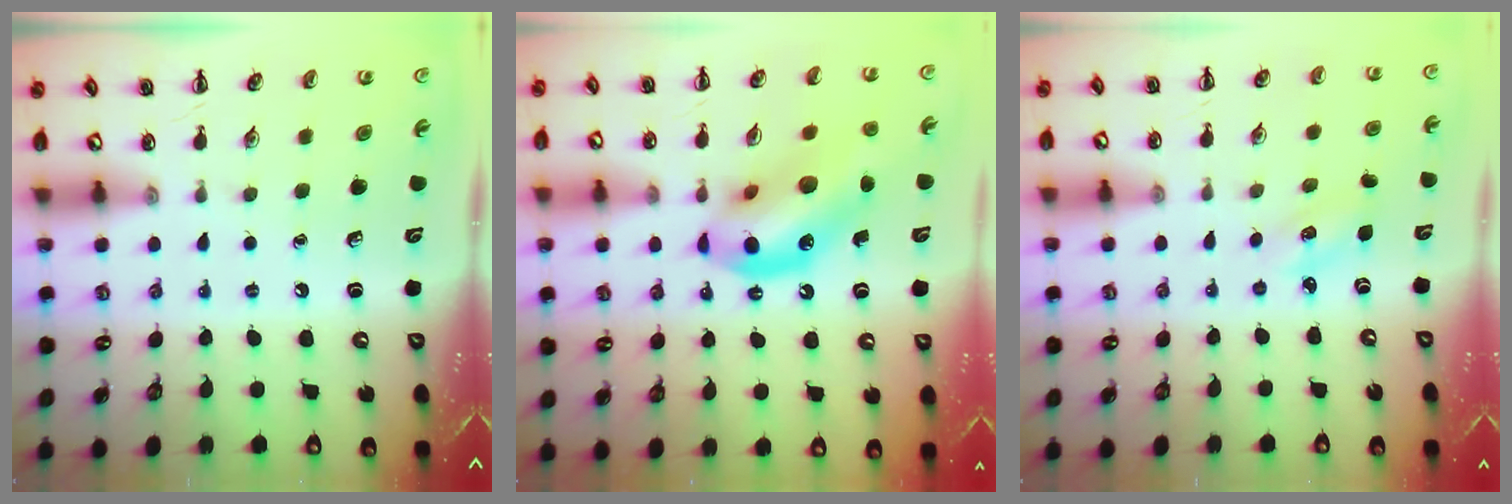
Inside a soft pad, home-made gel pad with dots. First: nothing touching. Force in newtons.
{"total": 15.5, "press": 15.1, "slide": 3.4}
{"total": 2.2, "press": 2.1, "slide": 0.6}